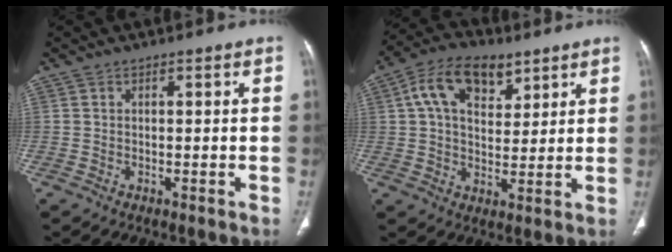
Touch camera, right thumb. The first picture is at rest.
{"total": 12.4, "force": [5.7, 7.4, 8.2], "torque": [-0.118, -0.005, 0.095]}